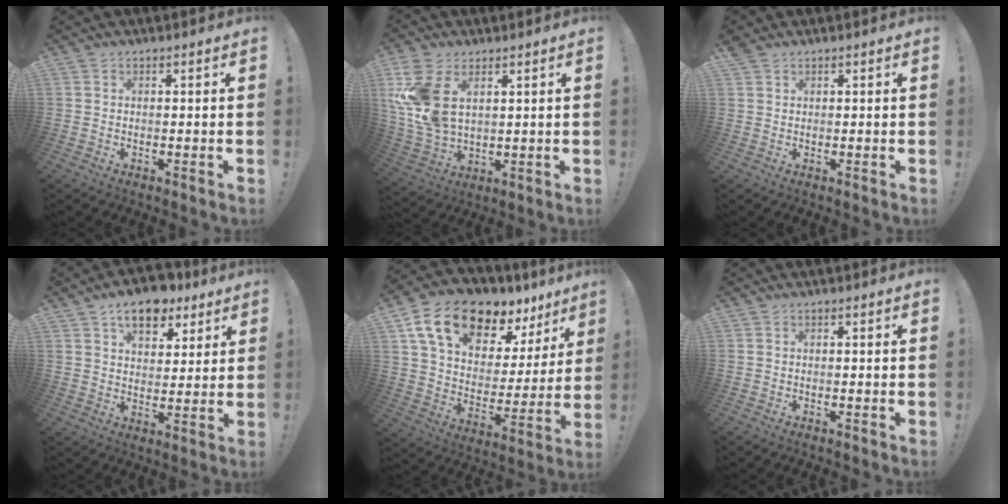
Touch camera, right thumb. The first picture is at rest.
{"total": 13.3, "force": [4.9, 7.9, 9.5], "torque": [-0.199, -0.020, 0.096]}
{"total": 1.6, "force": [1.2, 0.9, 0.5], "torque": [-0.005, -0.005, 0.023]}
{"total": 11.1, "force": [6.8, 6.4, 6.0], "torque": [-0.084, -0.033, 0.123]}
{"total": 18.5, "force": [12.9, 8.8, 9.8], "torque": [-0.166, -0.083, 0.233]}
{"total": 0.0}